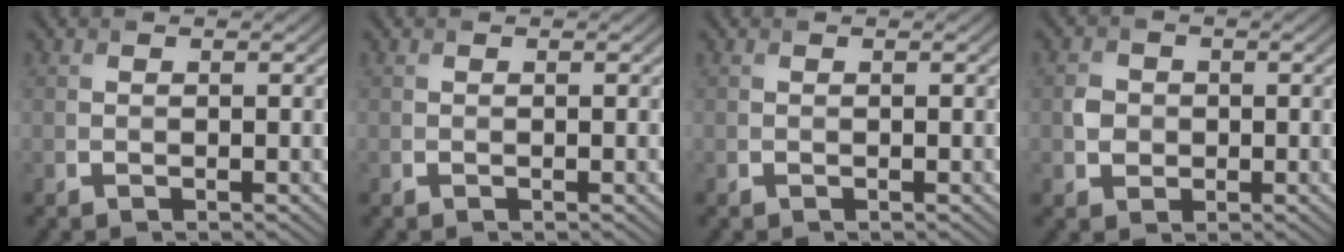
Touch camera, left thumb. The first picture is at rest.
{"total": 0.0}
{"total": 0.0}
{"total": 2.3, "force": [-0.1, 2.2, 0.8], "torque": [-0.015, -0.002, -0.005]}